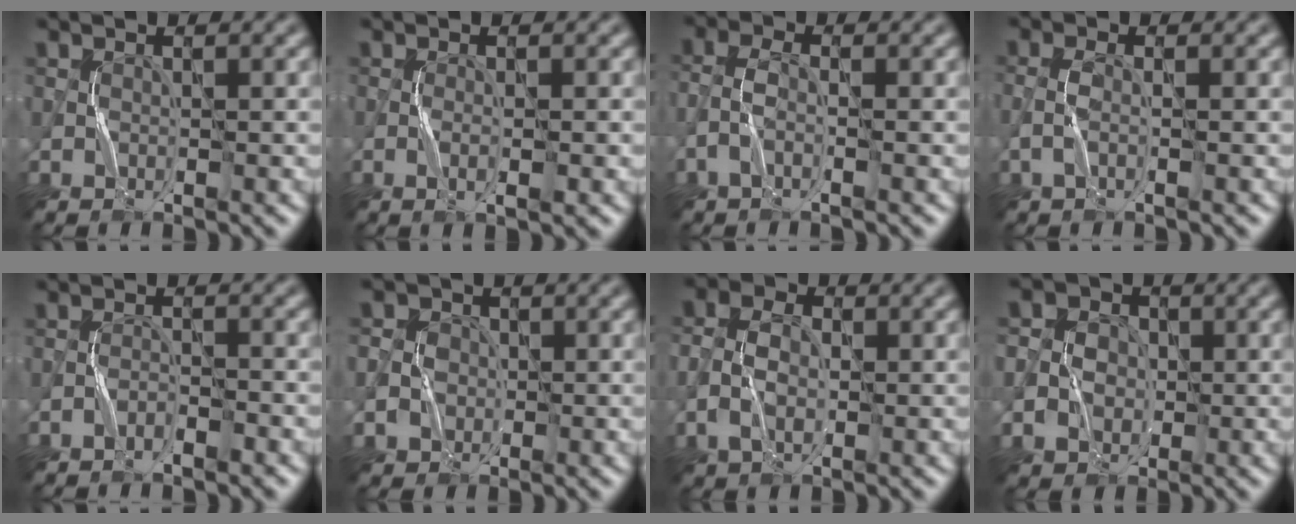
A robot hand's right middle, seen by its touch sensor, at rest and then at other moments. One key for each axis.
{"total": 1.3, "fx": -0.4, "fy": 0.1, "fz": 1.3, "tx": -0.027, "ty": 0.000, "tz": -0.007}
{"total": 1.9, "fx": -0.8, "fy": 0.7, "fz": 1.6, "tx": -0.045, "ty": 0.004, "tz": -0.026}
{"total": 1.3, "fx": -0.3, "fy": 0.2, "fz": 1.2, "tx": -0.035, "ty": 0.003, "tz": -0.011}
{"total": 1.3, "fx": -1.1, "fy": 0.1, "fz": 0.8, "tx": -0.019, "ty": 0.007, "tz": -0.019}
{"total": 3.7, "fx": -0.6, "fy": 3.5, "fz": 1.1, "tx": -0.003, "ty": 0.014, "tz": -0.023}
{"total": 3.6, "fx": -0.4, "fy": 2.5, "fz": 2.5, "tx": -0.061, "ty": 0.000, "tz": -0.008}
{"total": 4.1, "fx": -0.3, "fy": 3.8, "fz": 1.6, "tx": -0.015, "ty": 0.017, "tz": -0.020}